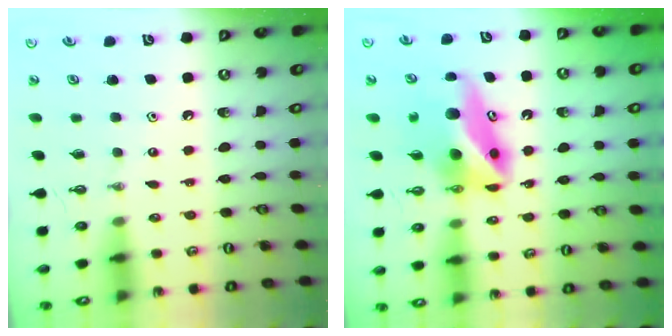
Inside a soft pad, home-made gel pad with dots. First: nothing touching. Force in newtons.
{"total": 9.4, "press": 9.2, "slide": 1.7}